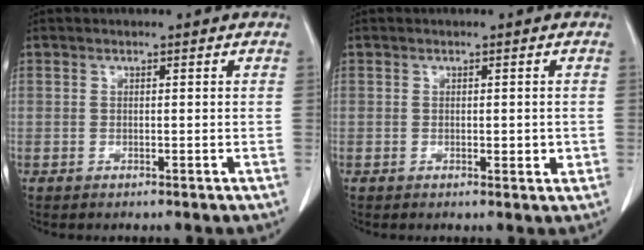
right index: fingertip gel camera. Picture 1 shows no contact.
{"total": 1.7, "force": [-0.2, 0.8, 1.5], "torque": [-0.020, -0.001, 0.001]}